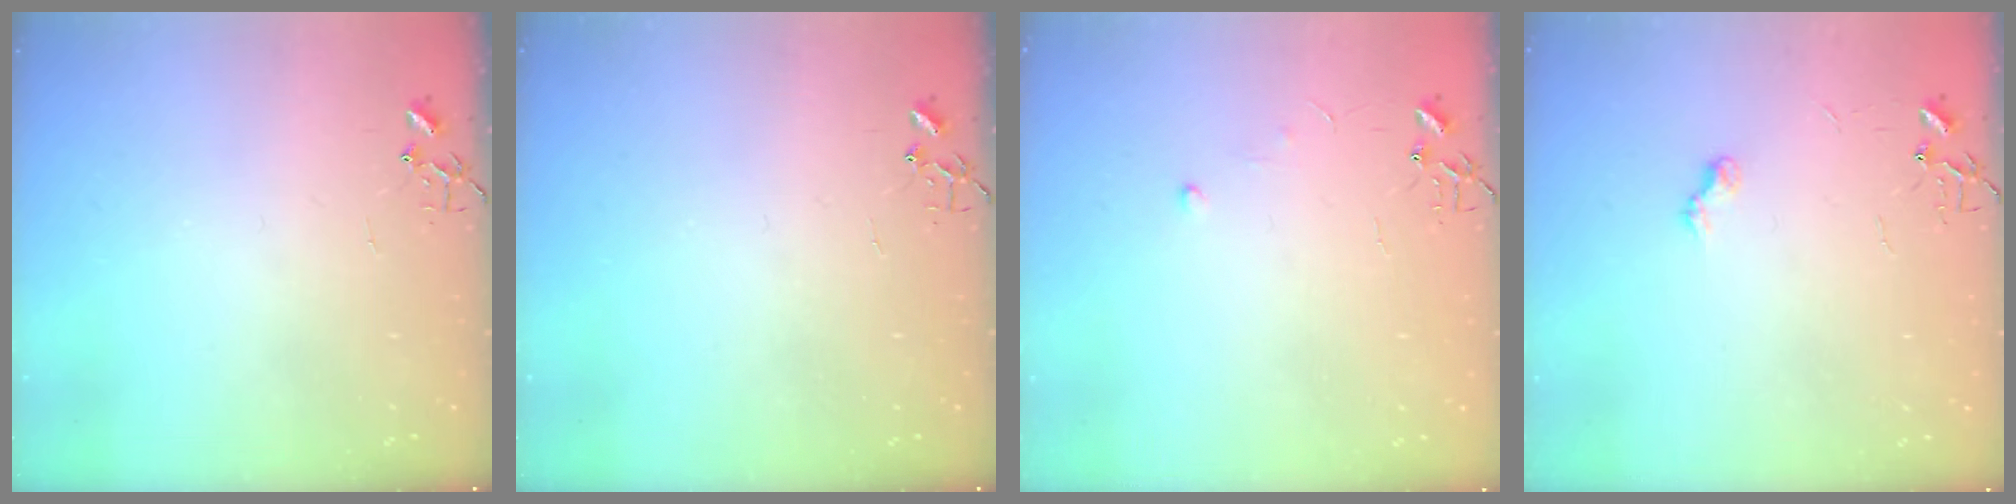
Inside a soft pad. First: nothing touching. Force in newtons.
{"total": 0.0}
{"total": 4.4, "press": 4.3, "slide": 0.4}
{"total": 5.4, "press": 5.4, "slide": 0.6}